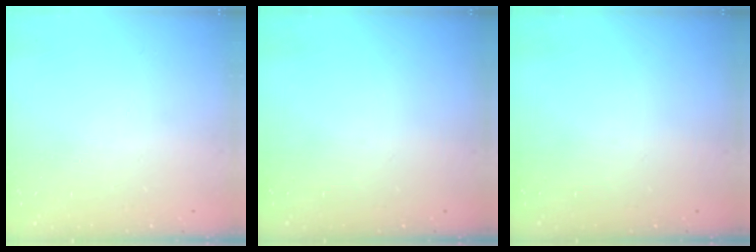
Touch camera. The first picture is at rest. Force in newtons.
{"total": 0.0}
{"total": 0.0}